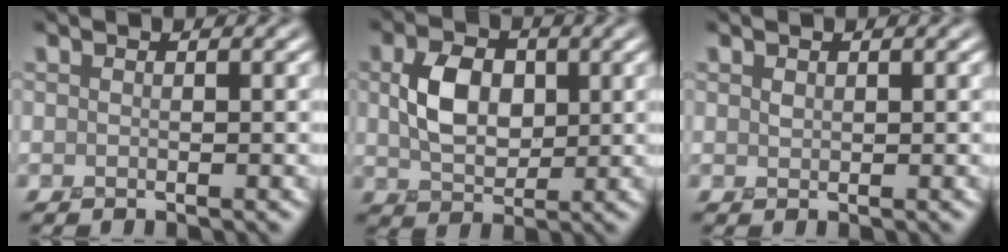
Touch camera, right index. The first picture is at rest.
{"total": 4.4, "force": [0.2, 3.1, 3.1], "torque": [-0.067, -0.005, 0.000]}
{"total": 0.5, "force": [0.3, 0.4, 0.3], "torque": [-0.007, -0.003, 0.006]}